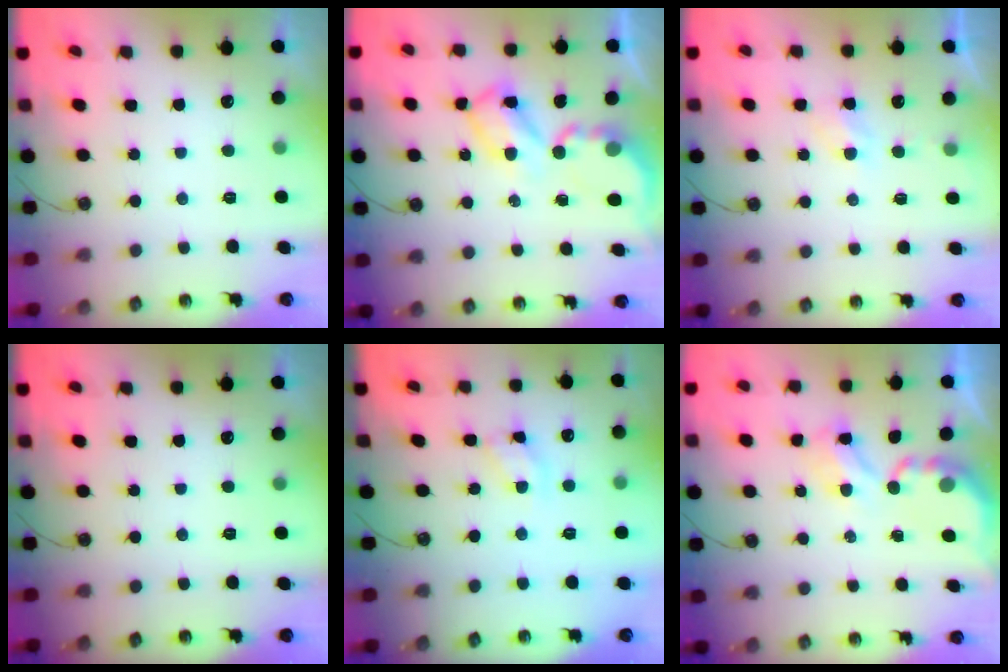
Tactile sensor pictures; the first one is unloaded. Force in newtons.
{"total": 7.5, "press": 7.5, "slide": 0.6}
{"total": 3.8, "press": 3.7, "slide": 0.6}
{"total": 0.0}
{"total": 6.4, "press": 6.4, "slide": 0.5}
{"total": 4.0, "press": 4.0, "slide": 0.2}